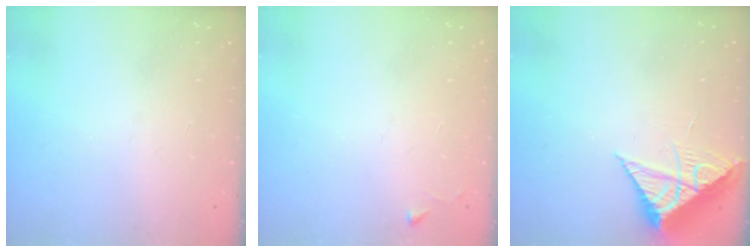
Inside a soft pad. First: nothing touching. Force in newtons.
{"total": 2.3, "press": 2.3, "slide": 0.4}
{"total": 8.3, "press": 8.3, "slide": 0.3}